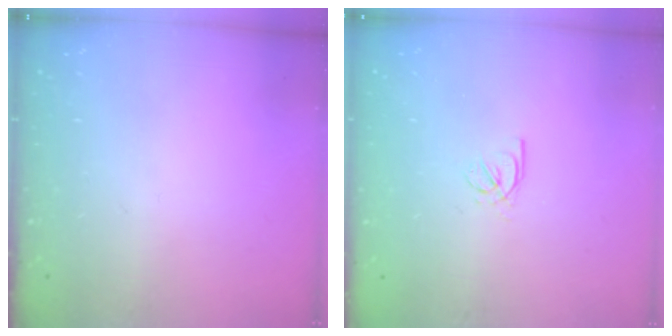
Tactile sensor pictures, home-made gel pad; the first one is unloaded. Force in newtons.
{"total": 2.0, "press": 2.0, "slide": 0.4}